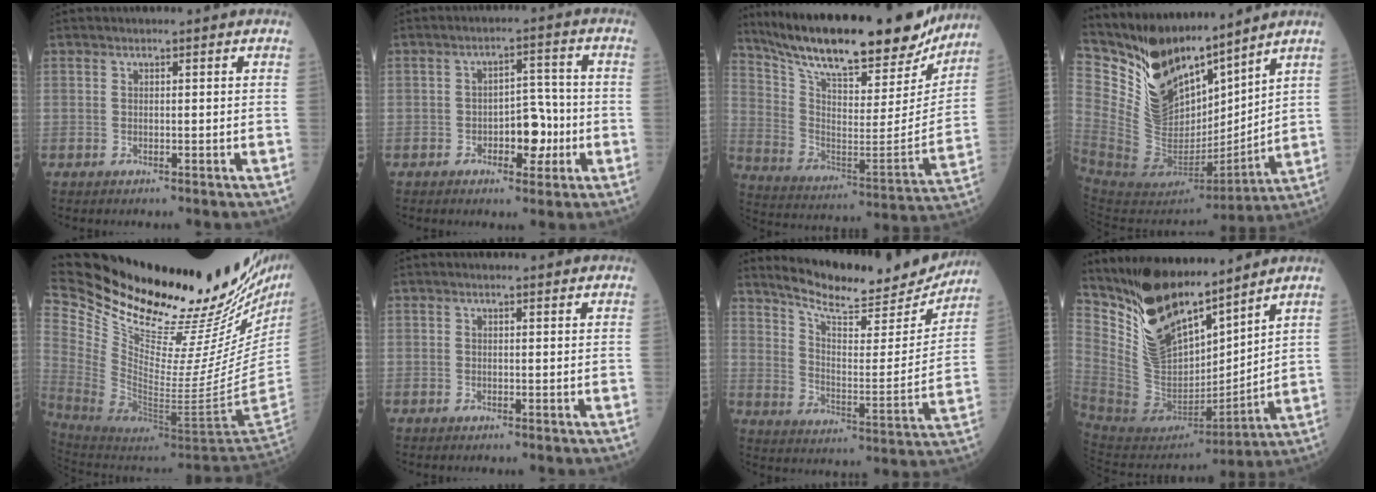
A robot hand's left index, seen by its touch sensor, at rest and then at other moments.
{"total": 5.8, "force": [-2.0, 2.9, 4.6], "torque": [-0.062, 0.009, -0.031]}
{"total": 27.2, "force": [22.5, 6.7, 13.7], "torque": [-0.233, -0.018, 0.336]}
{"total": 17.9, "force": [15.4, 5.3, 7.5], "torque": [-0.146, -0.009, 0.306]}
{"total": 35.1, "force": [29.9, 3.4, 18.1], "torque": [-0.315, -0.122, 0.439]}
{"total": 0.0}
{"total": 17.8, "force": [16.4, 3.6, 5.9], "torque": [-0.092, -0.028, 0.231]}
{"total": 16.9, "force": [13.8, 5.1, 8.3], "torque": [-0.163, -0.013, 0.271]}